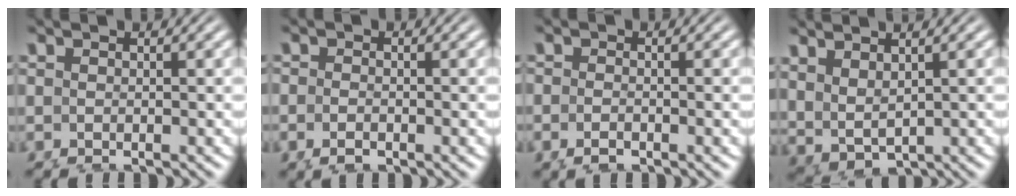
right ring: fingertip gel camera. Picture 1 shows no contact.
{"total": 0.9, "force": [-0.3, 0.6, 0.6], "torque": [-0.016, 0.001, -0.005]}
{"total": 0.8, "force": [-0.4, 0.3, 0.6], "torque": [-0.017, 0.001, -0.006]}
{"total": 2.2, "force": [2.1, 0.4, 0.7], "torque": [-0.017, 0.001, 0.052]}